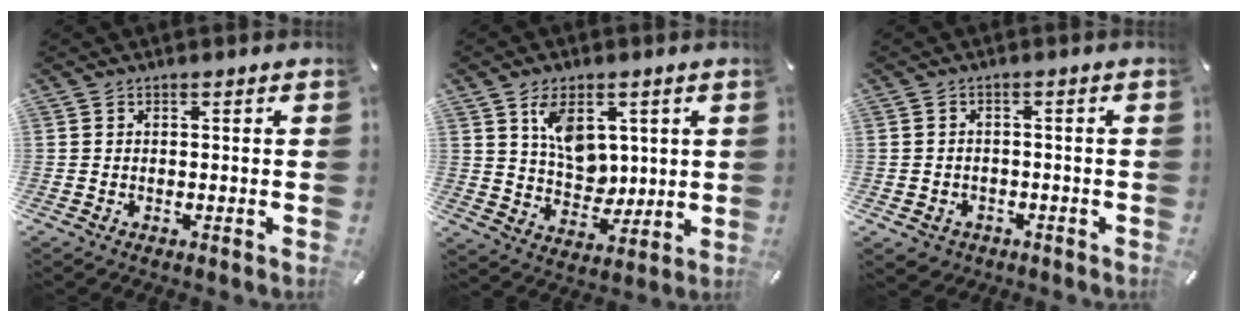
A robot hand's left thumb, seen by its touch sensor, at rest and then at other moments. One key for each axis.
{"total": 9.9, "fx": 3.9, "fy": 7.4, "fz": 5.3, "tx": -0.074, "ty": -0.009, "tz": 0.072}
{"total": 2.9, "fx": -1.3, "fy": 2.4, "fz": 0.8, "tx": -0.015, "ty": 0.007, "tz": -0.027}